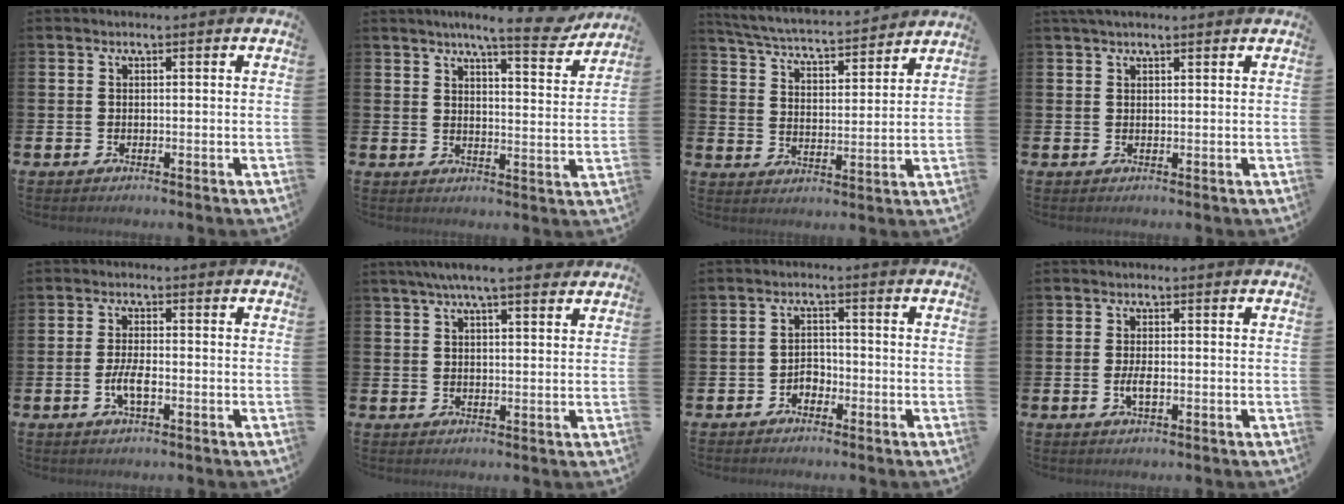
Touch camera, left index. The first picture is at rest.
{"total": 8.3, "force": [7.2, 0.8, 4.1], "torque": [-0.058, -0.040, 0.119]}
{"total": 5.0, "force": [4.9, 0.3, 1.0], "torque": [-0.041, -0.044, 0.078]}
{"total": 1.8, "force": [1.5, 0.3, 0.8], "torque": [-0.012, 0.003, 0.026]}
{"total": 3.3, "force": [-0.9, 1.0, 3.0], "torque": [-0.052, -0.003, -0.021]}
{"total": 5.8, "force": [5.0, 0.7, 3.0], "torque": [-0.057, -0.011, 0.086]}
{"total": 2.0, "force": [-1.4, 1.4, 0.6], "torque": [-0.017, 0.007, -0.031]}
{"total": 2.3, "force": [-0.4, 0.8, 2.1], "torque": [-0.031, -0.003, -0.009]}